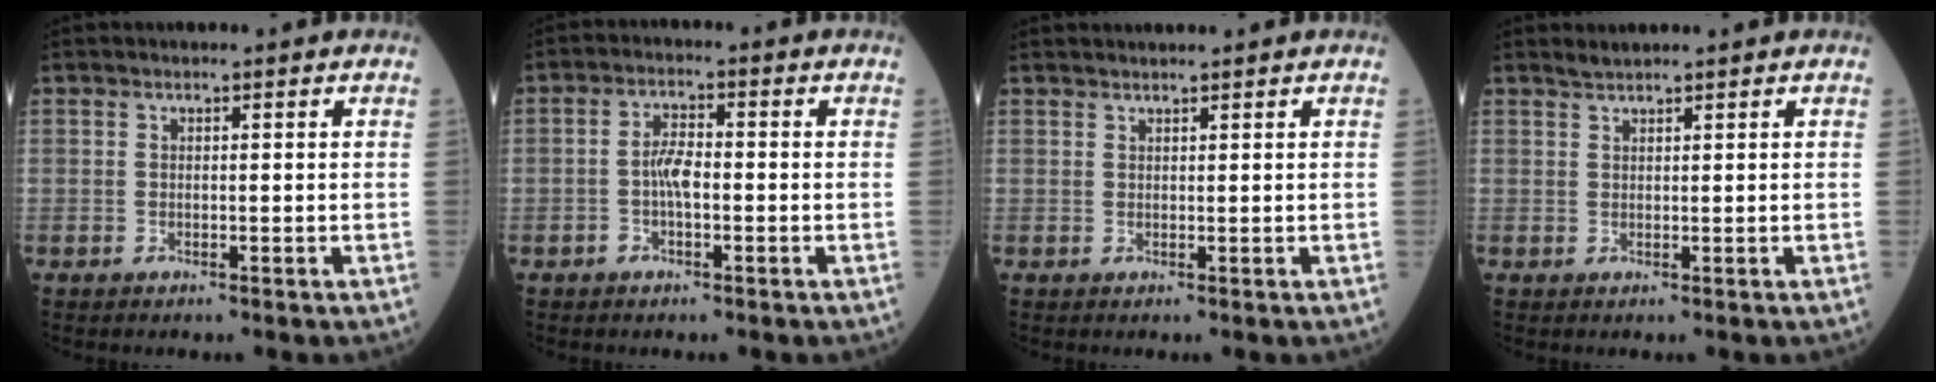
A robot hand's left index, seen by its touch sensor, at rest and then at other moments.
{"total": 3.7, "force": [-0.9, 1.3, 3.3], "torque": [-0.071, 0.006, -0.019]}
{"total": 1.3, "force": [1.3, -0.2, 0.2], "torque": [-0.003, 0.016, 0.029]}
{"total": 1.0, "force": [1.0, -0.2, 0.0], "torque": [-0.006, 0.007, 0.024]}